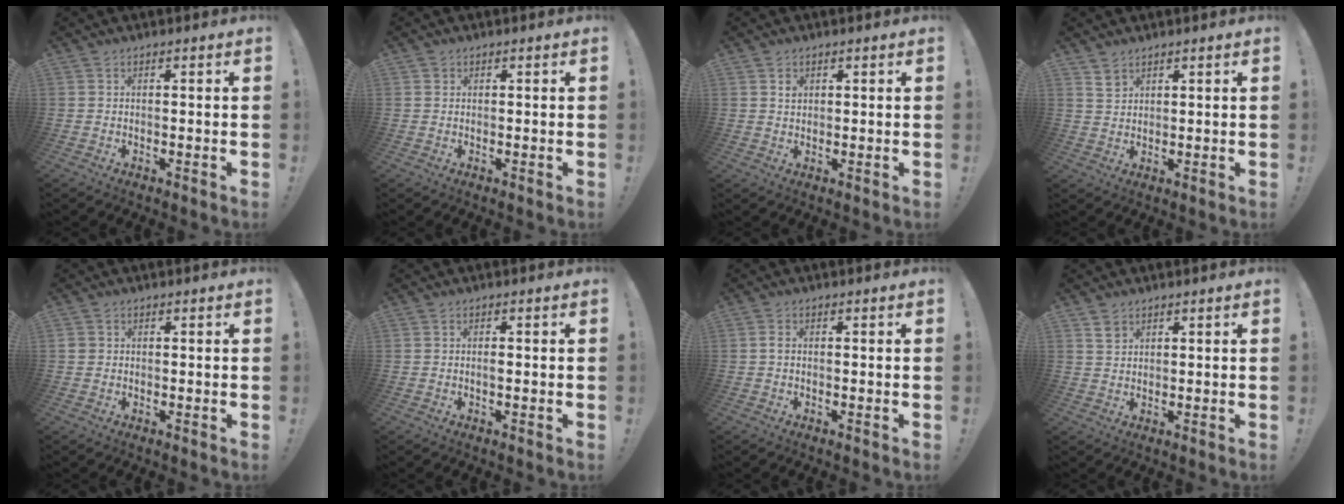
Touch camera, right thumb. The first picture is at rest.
{"total": 0.9, "force": [0.5, 0.8, 0.0], "torque": [0.006, -0.001, 0.009]}
{"total": 1.6, "force": [0.8, 1.3, 0.5], "torque": [0.003, -0.004, 0.012]}
{"total": 3.5, "force": [2.6, 2.1, 1.0], "torque": [-0.004, -0.019, 0.047]}
{"total": 1.3, "force": [0.2, 1.2, 0.4], "torque": [-0.006, 0.003, 0.004]}
{"total": 0.9, "force": [-0.3, 0.2, 0.8], "torque": [-0.008, -0.003, -0.008]}
{"total": 1.2, "force": [0.0, 0.7, 0.9], "torque": [-0.018, 0.004, 0.000]}
{"total": 2.8, "force": [1.9, 1.9, 0.8], "torque": [0.002, -0.013, 0.033]}